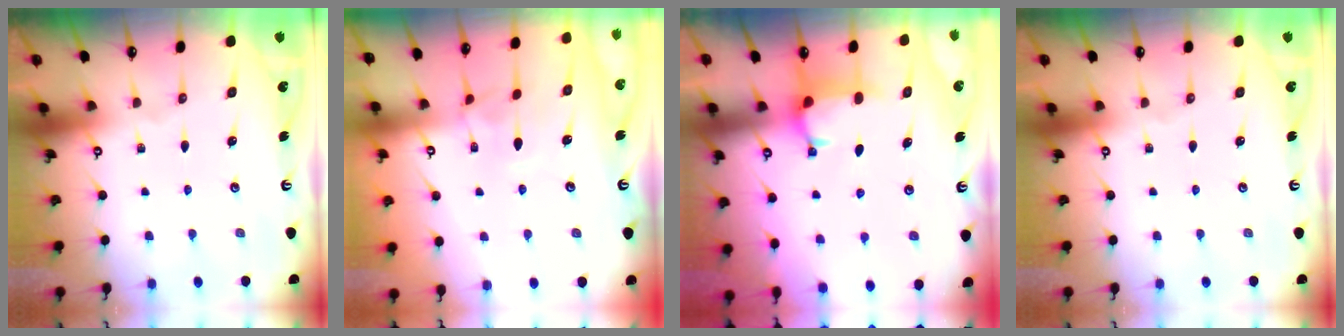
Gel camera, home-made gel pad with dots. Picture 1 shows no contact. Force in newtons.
{"total": 2.5, "press": 2.4, "slide": 0.6}
{"total": 2.2, "press": 2.2, "slide": 0.5}
{"total": 0.0}